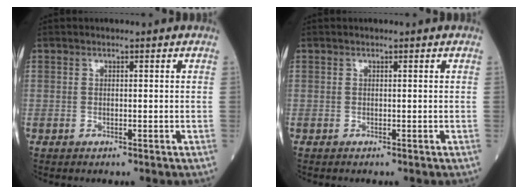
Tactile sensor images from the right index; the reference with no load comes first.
{"total": 0.0}